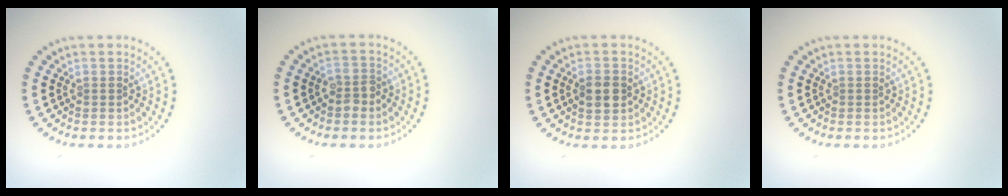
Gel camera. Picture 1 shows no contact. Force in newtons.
{"total": 1.8, "press": 1.7, "slide": 0.6}
{"total": 3.0, "press": 3.0, "slide": 0.0}
{"total": 0.0}